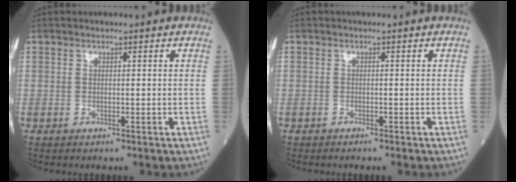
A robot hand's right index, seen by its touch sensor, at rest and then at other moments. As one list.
[{"total": 0.6, "force": [-0.5, 0.3, 0.0], "torque": [-0.011, 0.000, -0.015]}]